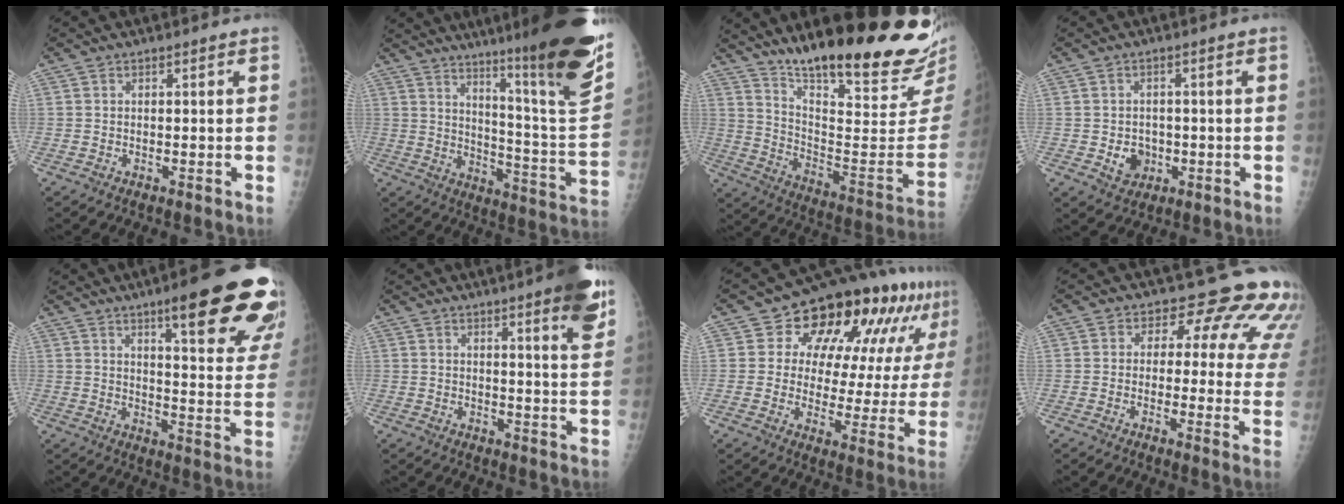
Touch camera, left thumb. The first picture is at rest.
{"total": 25.7, "force": [17.5, 1.7, 18.7], "torque": [-0.249, -0.117, 0.250]}
{"total": 28.3, "force": [21.8, 4.6, 17.5], "torque": [-0.240, -0.139, 0.326]}
{"total": 4.5, "force": [-1.0, 3.9, 2.1], "torque": [-0.012, 0.004, -0.006]}
{"total": 22.8, "force": [14.0, 4.3, 17.5], "torque": [-0.198, -0.061, 0.183]}
{"total": 9.9, "force": [6.2, 1.0, 7.7], "torque": [-0.084, -0.031, 0.072]}
{"total": 21.7, "force": [11.6, 11.0, 14.7], "torque": [-0.166, -0.015, 0.153]}
{"total": 15.2, "force": [11.9, 6.9, 6.6], "torque": [-0.019, -0.065, 0.108]}